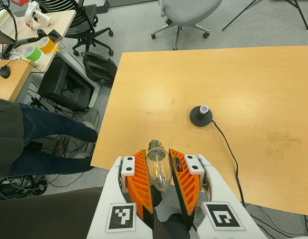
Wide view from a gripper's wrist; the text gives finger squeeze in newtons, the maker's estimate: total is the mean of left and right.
{"total": 12.5, "left": 13.1, "right": 12.0}